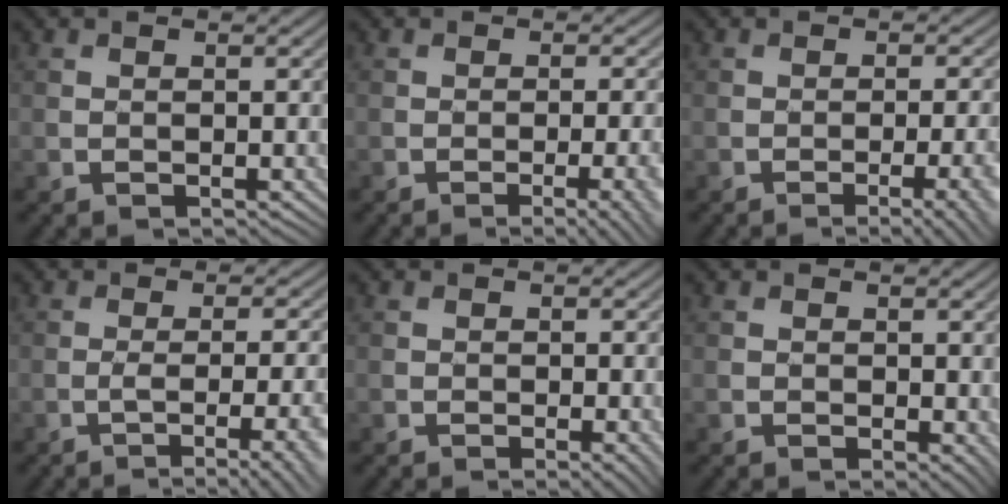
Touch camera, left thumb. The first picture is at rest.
{"total": 5.4, "force": [-2.4, 1.3, 4.6], "torque": [-0.048, 0.001, -0.026]}
{"total": 5.9, "force": [-2.8, 1.4, 5.0], "torque": [-0.054, 0.001, -0.033]}
{"total": 7.7, "force": [-2.8, 1.9, 6.9], "torque": [-0.076, -0.004, -0.039]}
{"total": 1.9, "force": [-0.8, 0.7, 1.6], "torque": [-0.020, -0.009, -0.003]}
{"total": 1.3, "force": [0.0, 0.8, 1.0], "torque": [-0.011, -0.008, 0.004]}